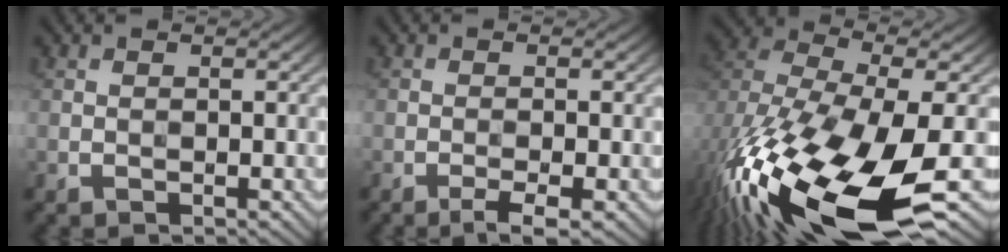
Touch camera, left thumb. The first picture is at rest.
{"total": 2.2, "force": [-1.4, 0.2, 1.7], "torque": [-0.030, 0.003, -0.028]}
{"total": 19.0, "force": [-7.9, 8.7, 14.9], "torque": [-0.337, -0.073, -0.122]}